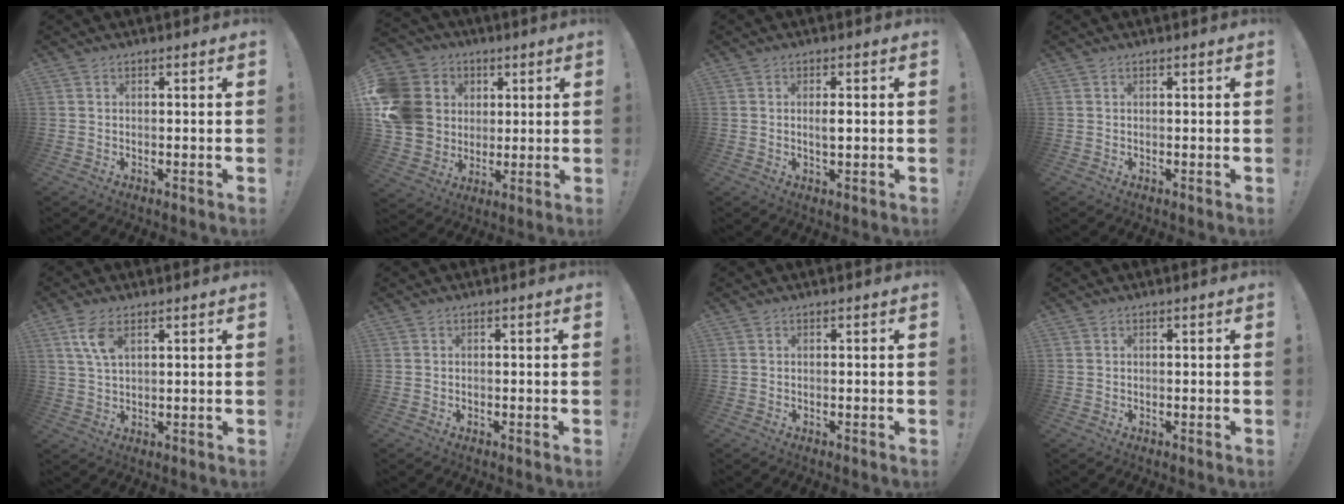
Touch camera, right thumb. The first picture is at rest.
{"total": 16.1, "force": [2.1, 14.5, 6.8], "torque": [-0.122, 0.006, 0.059]}
{"total": 2.6, "force": [-0.1, 1.0, 2.5], "torque": [-0.034, -0.004, -0.005]}
{"total": 0.0}
{"total": 6.4, "force": [3.0, 2.9, 5.0], "torque": [-0.101, -0.006, 0.054]}
{"total": 0.0}
{"total": 0.0}
{"total": 0.0}